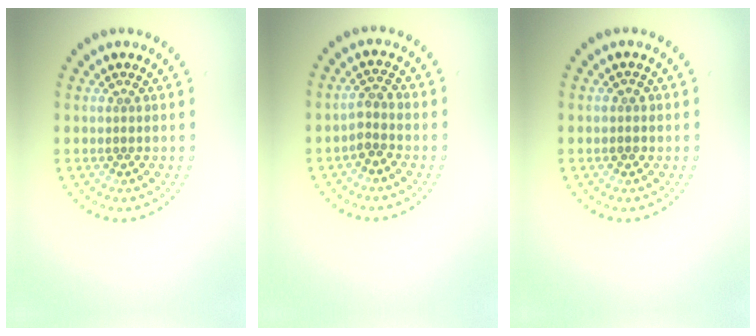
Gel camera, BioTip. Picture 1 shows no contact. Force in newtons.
{"total": 1.7, "press": 1.4, "slide": 0.8}
{"total": 0.9, "press": 0.8, "slide": 0.3}